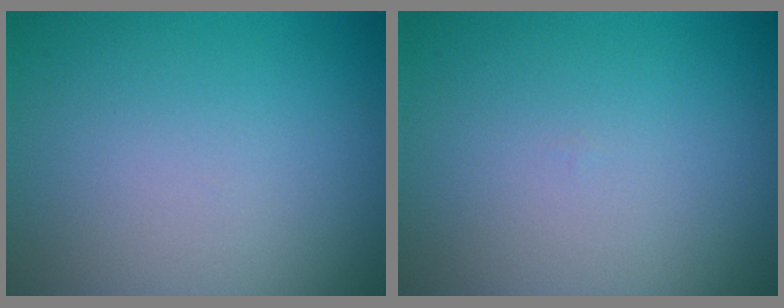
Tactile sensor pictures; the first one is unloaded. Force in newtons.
{"total": 0.0}